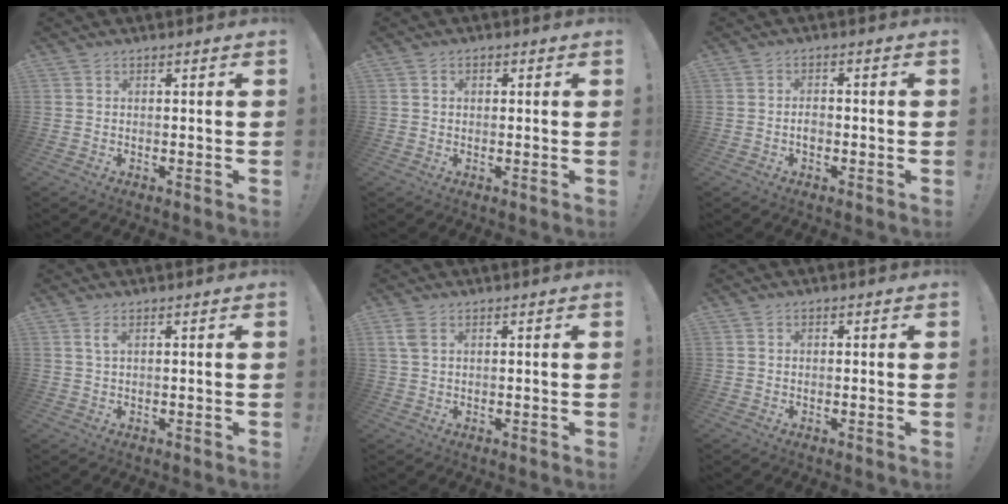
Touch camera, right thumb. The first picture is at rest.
{"total": 1.2, "force": [0.1, 1.1, 0.6], "torque": [-0.003, 0.001, 0.000]}
{"total": 2.1, "force": [-0.9, 1.2, 1.5], "torque": [-0.019, 0.002, -0.018]}
{"total": 2.0, "force": [0.8, 0.3, 1.7], "torque": [-0.030, 0.000, 0.012]}
{"total": 3.5, "force": [1.6, 1.9, 2.5], "torque": [-0.047, 0.001, 0.030]}
{"total": 0.7, "force": [0.1, 0.6, 0.2], "torque": [-0.004, 0.004, 0.001]}